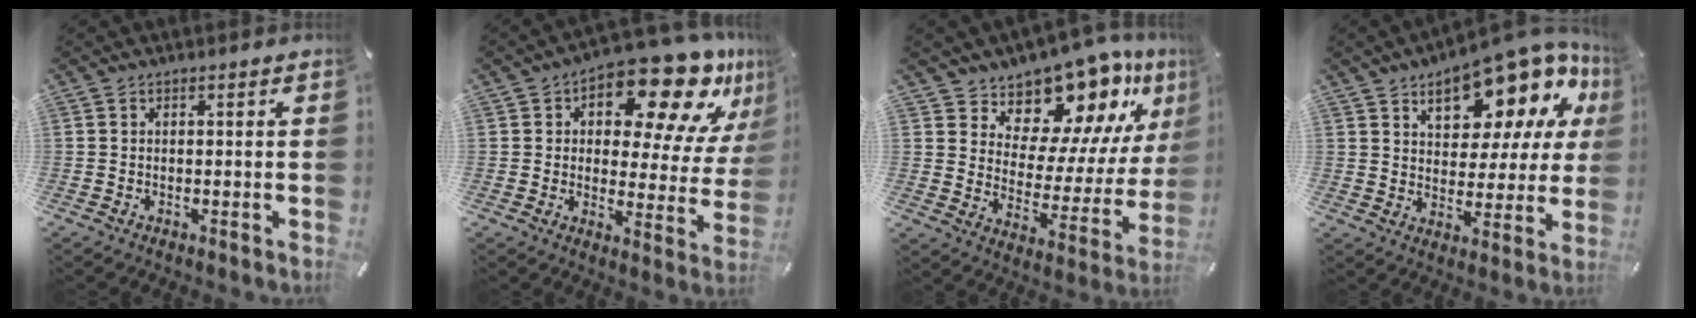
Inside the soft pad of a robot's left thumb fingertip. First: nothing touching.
{"total": 18.2, "force": [12.2, 8.2, 10.7], "torque": [-0.133, -0.096, 0.198]}
{"total": 13.9, "force": [11.6, 6.9, 3.3], "torque": [-0.051, -0.125, 0.198]}
{"total": 16.0, "force": [11.3, 7.4, 8.5], "torque": [-0.124, -0.087, 0.190]}